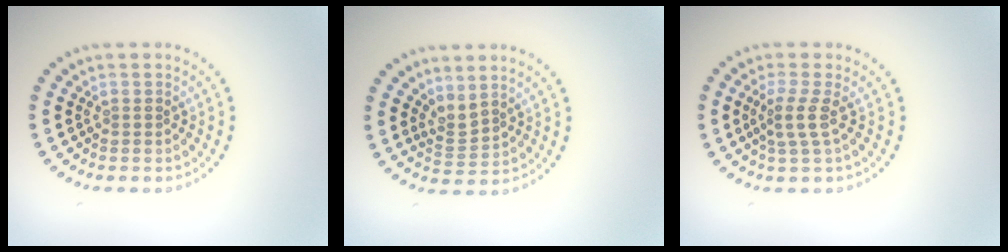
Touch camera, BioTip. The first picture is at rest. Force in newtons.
{"total": 2.0, "press": 1.3, "slide": 1.5}
{"total": 2.1, "press": 1.6, "slide": 1.4}